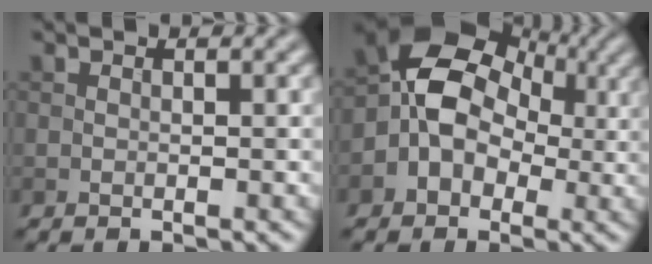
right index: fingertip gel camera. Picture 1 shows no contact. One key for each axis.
{"total": 8.1, "fx": -0.2, "fy": 6.4, "fz": 4.9, "tx": -0.062, "ty": 0.016, "tz": -0.033}